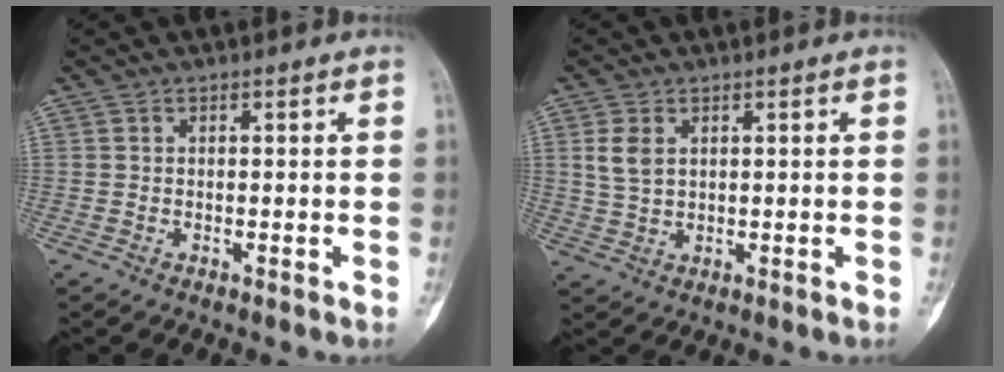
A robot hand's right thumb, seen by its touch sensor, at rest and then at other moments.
{"total": 4.3, "force": [1.3, 2.8, 2.9], "torque": [-0.052, 0.000, 0.032]}